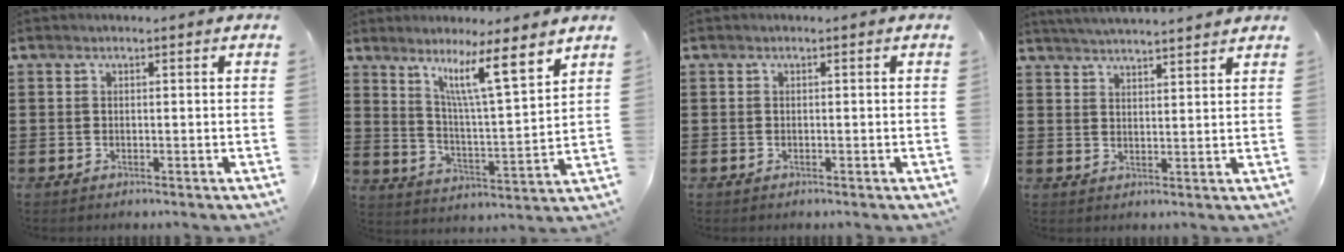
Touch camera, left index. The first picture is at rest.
{"total": 10.0, "force": [7.0, 0.5, 7.2], "torque": [-0.134, -0.041, 0.113]}
{"total": 0.0}
{"total": 3.4, "force": [3.4, -0.7, 0.3], "torque": [-0.017, -0.016, 0.060]}